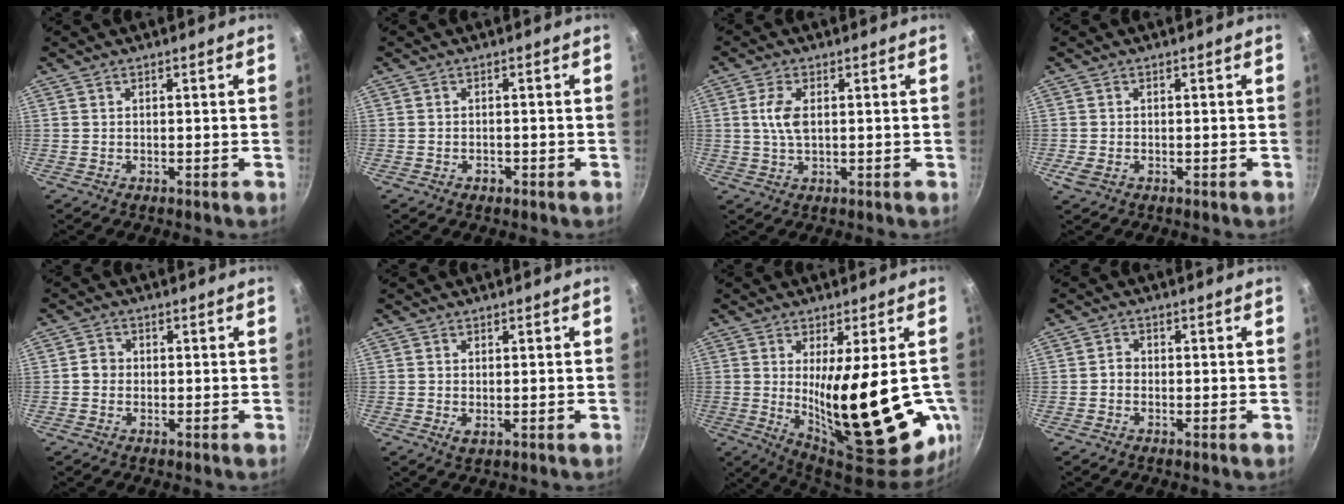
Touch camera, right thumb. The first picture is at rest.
{"total": 1.5, "force": [-0.8, 1.0, 0.7], "torque": [-0.011, 0.006, -0.010]}
{"total": 4.8, "force": [0.8, 2.4, 4.2], "torque": [-0.087, 0.004, 0.014]}
{"total": 2.3, "force": [-0.8, 1.6, 1.4], "torque": [-0.027, -0.002, -0.015]}
{"total": 2.3, "force": [-0.3, 2.1, 0.9], "torque": [-0.004, 0.009, -0.010]}
{"total": 1.5, "force": [0.1, 1.0, 1.2], "torque": [-0.020, -0.006, 0.002]}
{"total": 26.6, "force": [-2.3, 8.6, 25.0], "torque": [-0.340, -0.048, -0.009]}
{"total": 1.6, "force": [-0.4, 1.3, 0.7], "torque": [-0.009, 0.010, -0.010]}